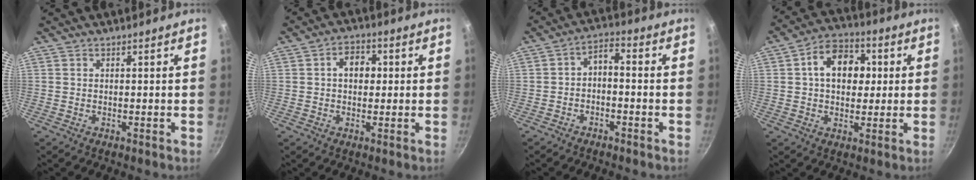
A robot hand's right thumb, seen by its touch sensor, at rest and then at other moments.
{"total": 5.7, "force": [0.9, 4.1, 3.8], "torque": [-0.031, 0.012, 0.006]}
{"total": 4.0, "force": [-1.8, 2.1, 3.0], "torque": [-0.051, 0.038, -0.030]}
{"total": 11.8, "force": [2.1, 8.5, 7.9], "torque": [-0.084, 0.014, 0.018]}